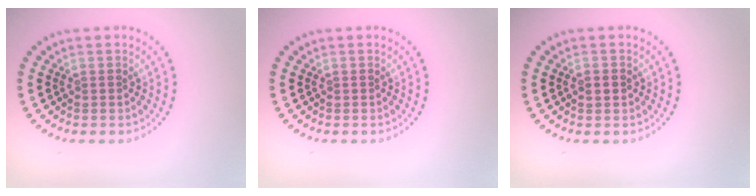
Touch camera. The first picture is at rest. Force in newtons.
{"total": 0.0}
{"total": 1.4, "press": 1.4, "slide": 0.1}